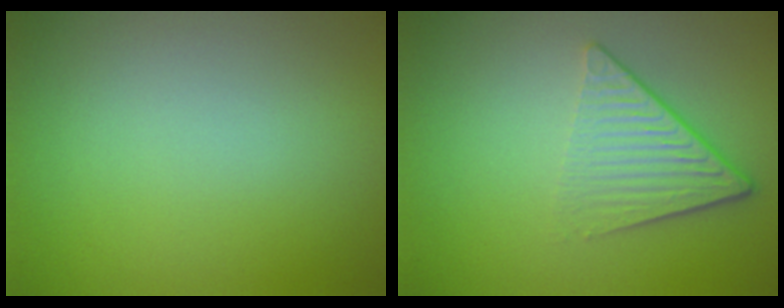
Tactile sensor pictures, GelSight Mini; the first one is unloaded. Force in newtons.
{"total": 4.7, "press": 3.0, "slide": 3.7}